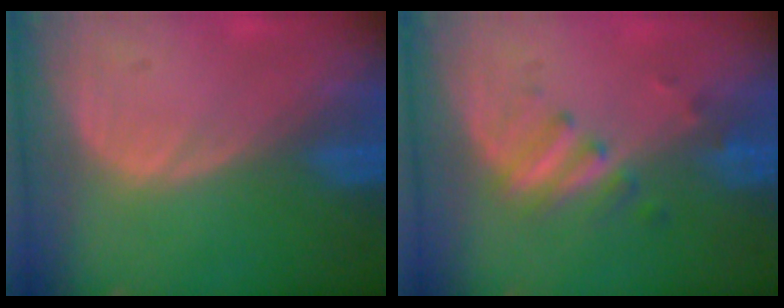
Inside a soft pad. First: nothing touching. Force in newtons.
{"total": 3.5, "press": 3.2, "slide": 1.3}